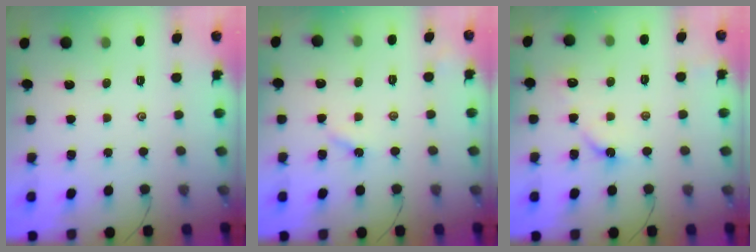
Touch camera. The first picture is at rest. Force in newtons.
{"total": 3.0, "press": 2.9, "slide": 0.5}
{"total": 4.6, "press": 4.5, "slide": 0.5}